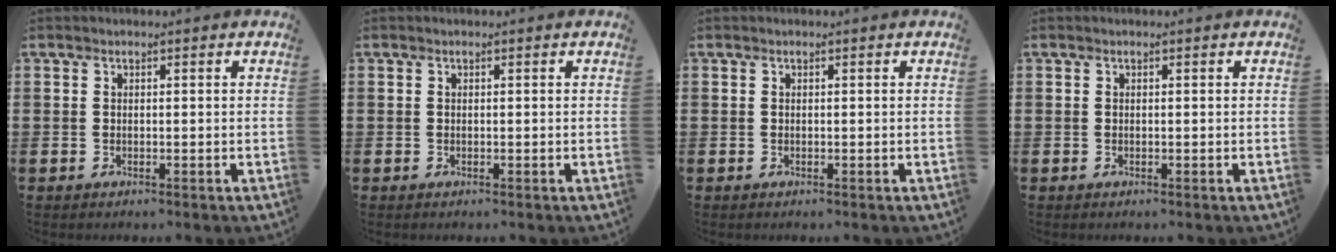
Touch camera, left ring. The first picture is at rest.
{"total": 0.0}
{"total": 0.0}
{"total": 0.0}